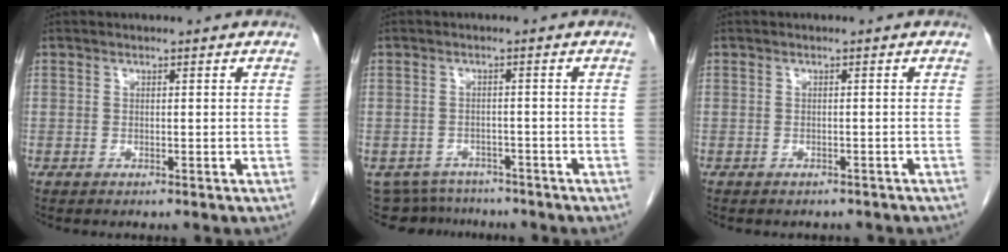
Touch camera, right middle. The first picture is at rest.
{"total": 6.6, "force": [-6.0, 2.8, -0.2], "torque": [0.004, 0.007, -0.081]}
{"total": 3.9, "force": [-3.4, 1.5, 1.1], "torque": [-0.016, -0.001, -0.036]}